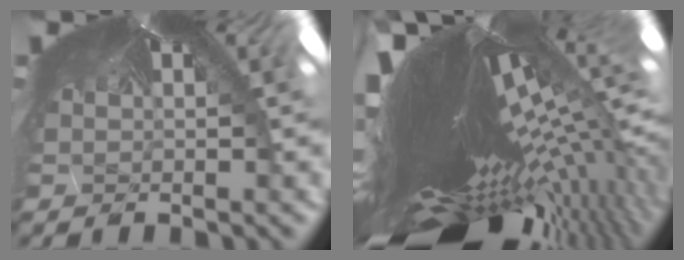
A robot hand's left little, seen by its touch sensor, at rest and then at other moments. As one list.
[{"total": 8.1, "force": [-7.2, -1.8, 3.1], "torque": [-0.051, -0.107, -0.088]}]